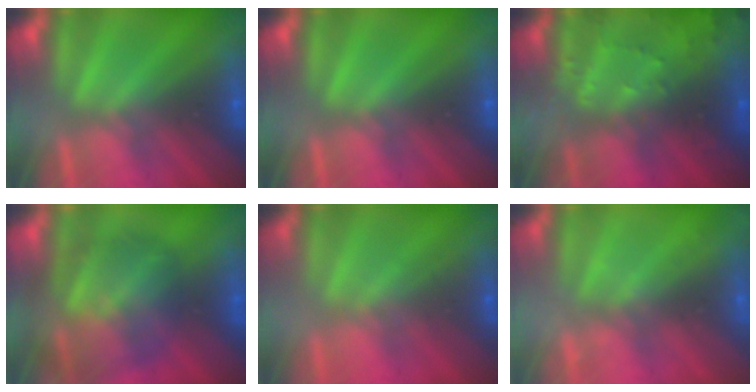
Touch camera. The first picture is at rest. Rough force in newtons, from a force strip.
{"total": 0.0}
{"total": 6.0}
{"total": 10.0}
{"total": 2.2}
{"total": 2.1}